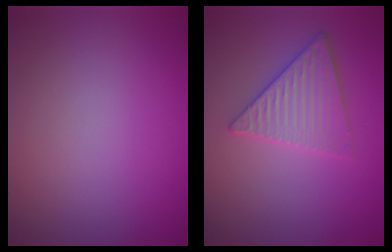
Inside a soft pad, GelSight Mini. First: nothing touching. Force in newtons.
{"total": 3.4, "press": 3.4, "slide": 0.2}